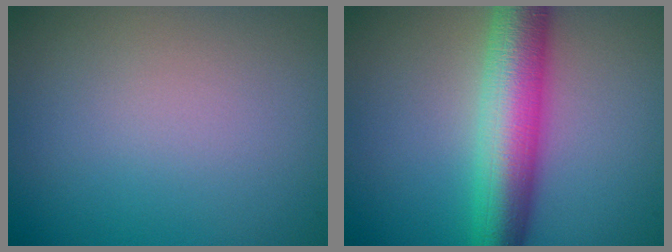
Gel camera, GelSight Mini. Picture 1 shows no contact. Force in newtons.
{"total": 7.9, "press": 7.9, "slide": 0.1}